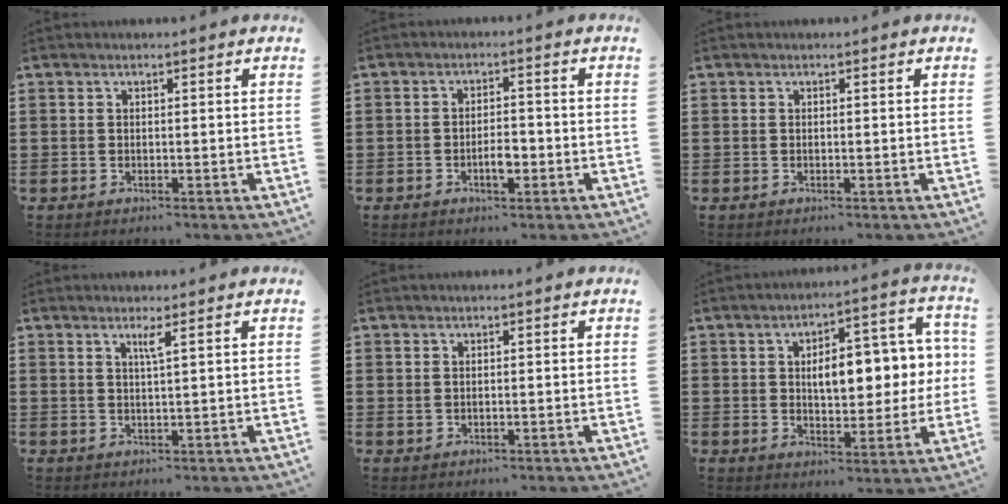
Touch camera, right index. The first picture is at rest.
{"total": 3.5, "force": [-1.3, 1.3, 3.0], "torque": [-0.061, 0.001, -0.025]}
{"total": 0.0}
{"total": 1.9, "force": [0.9, -0.3, 1.6], "torque": [-0.033, -0.005, 0.012]}
{"total": 0.6, "force": [0.0, 0.3, 0.5], "torque": [-0.011, 0.002, 0.000]}
{"total": 8.7, "force": [0.9, 4.6, 7.4], "torque": [-0.115, 0.002, 0.007]}